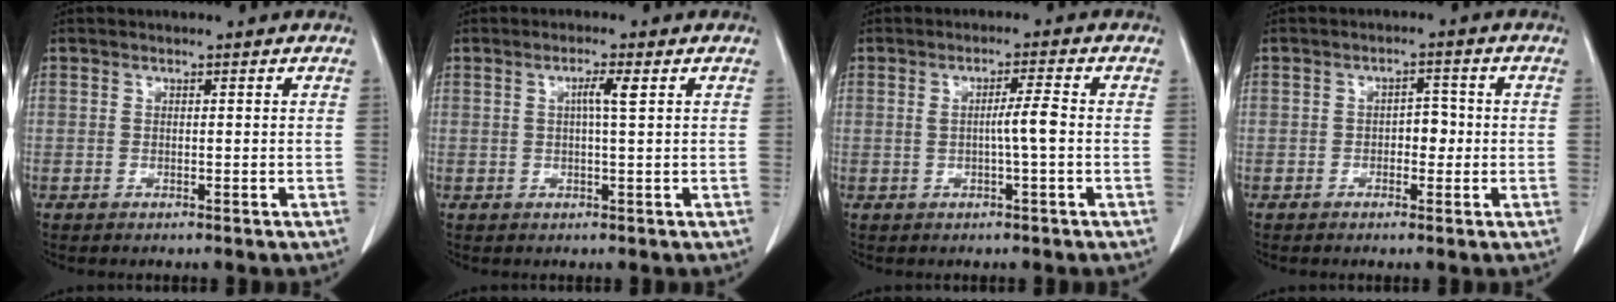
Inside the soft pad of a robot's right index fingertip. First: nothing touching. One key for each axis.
{"total": 2.5, "fx": 0.7, "fy": -0.3, "fz": 2.4, "tx": -0.045, "ty": 0.002, "tz": 0.011}
{"total": 3.5, "fx": -0.2, "fy": -0.3, "fz": 3.5, "tx": -0.058, "ty": 0.000, "tz": -0.004}
{"total": 2.8, "fx": -0.4, "fy": 1.6, "fz": 2.2, "tx": -0.024, "ty": 0.006, "tz": -0.007}